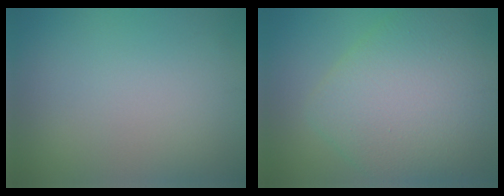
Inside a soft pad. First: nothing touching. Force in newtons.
{"total": 10.1, "press": 10.1, "slide": 0.8}